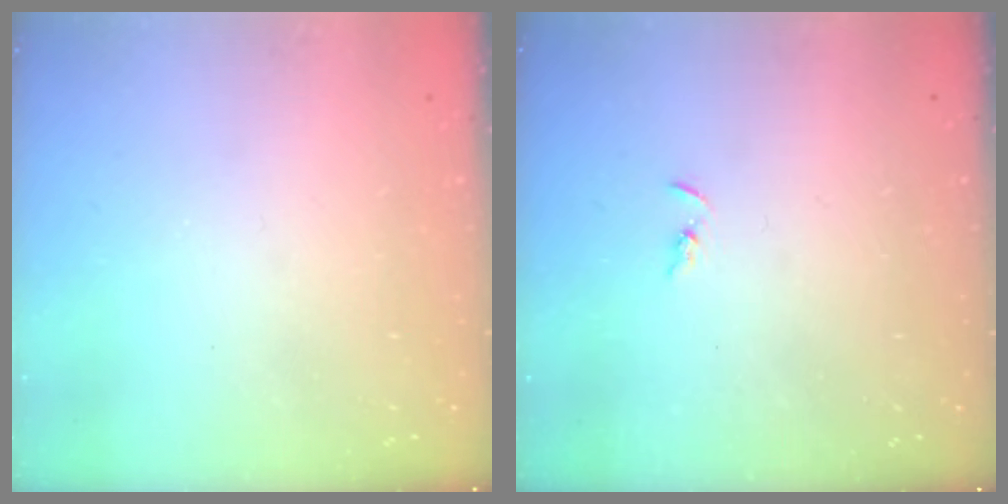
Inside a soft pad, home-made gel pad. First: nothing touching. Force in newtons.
{"total": 1.5, "press": 1.5, "slide": 0.4}